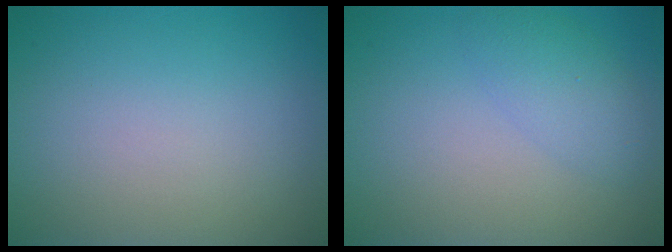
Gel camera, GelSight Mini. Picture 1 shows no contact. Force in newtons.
{"total": 2.5, "press": 2.5, "slide": 0.1}